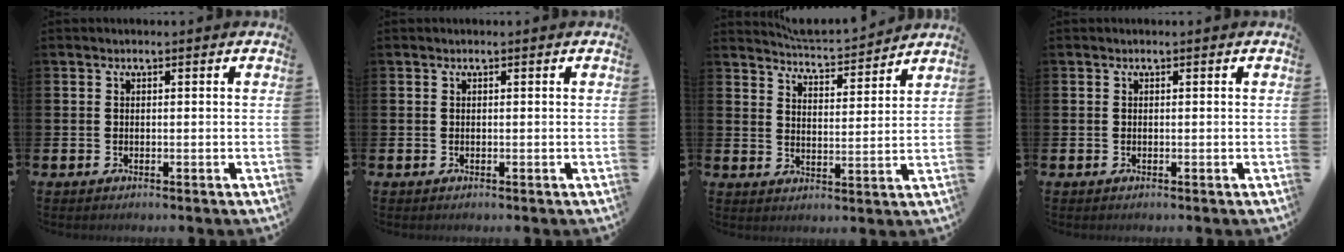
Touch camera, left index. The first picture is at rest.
{"total": 0.0}
{"total": 4.3, "force": [4.3, 0.1, -0.2], "torque": [-0.021, -0.034, 0.075]}
{"total": 0.0}